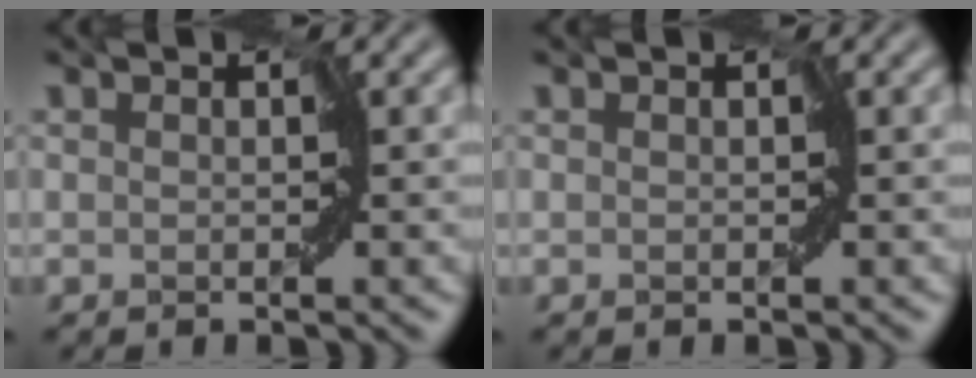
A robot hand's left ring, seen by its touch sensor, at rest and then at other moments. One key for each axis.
{"total": 0.0}